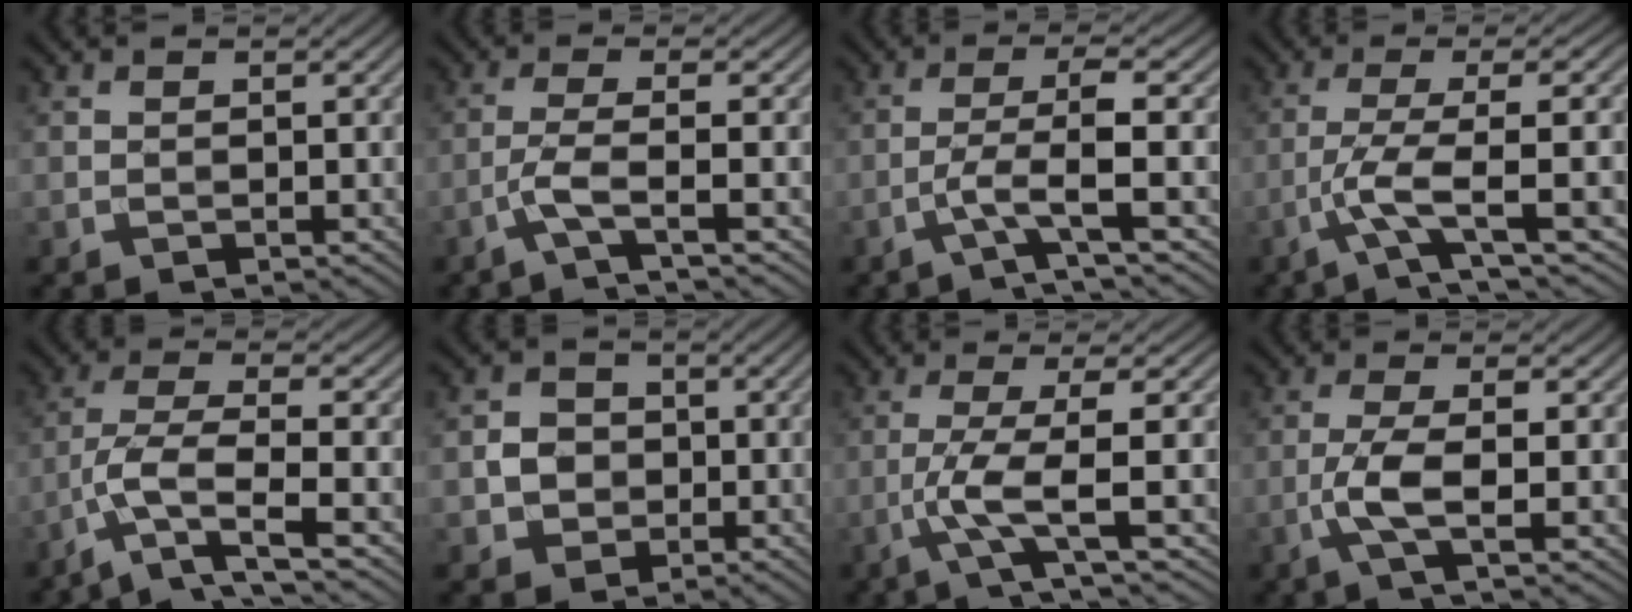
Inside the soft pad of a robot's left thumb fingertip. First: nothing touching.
{"total": 3.6, "force": [-1.7, 0.3, 3.1], "torque": [-0.060, 0.009, -0.056]}
{"total": 4.4, "force": [-1.6, 0.3, 4.1], "torque": [-0.072, 0.014, -0.052]}
{"total": 9.1, "force": [-2.1, 1.7, 8.7], "torque": [-0.141, 0.020, -0.047]}
{"total": 7.3, "force": [-3.8, 1.6, 6.0], "torque": [-0.122, 0.001, -0.085]}
{"total": 4.1, "force": [-0.6, 3.8, 1.5], "torque": [-0.028, -0.004, -0.026]}
{"total": 8.0, "force": [-1.6, 1.1, 7.8], "torque": [-0.134, 0.013, -0.040]}
{"total": 4.9, "force": [-1.0, 1.0, 4.7], "torque": [-0.102, 0.004, -0.027]}